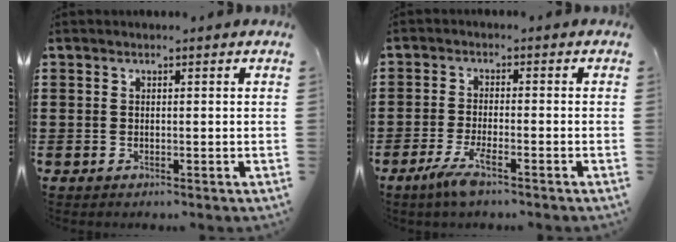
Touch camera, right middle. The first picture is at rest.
{"total": 4.4, "force": [-2.5, 0.5, 3.6], "torque": [-0.079, -0.009, -0.048]}